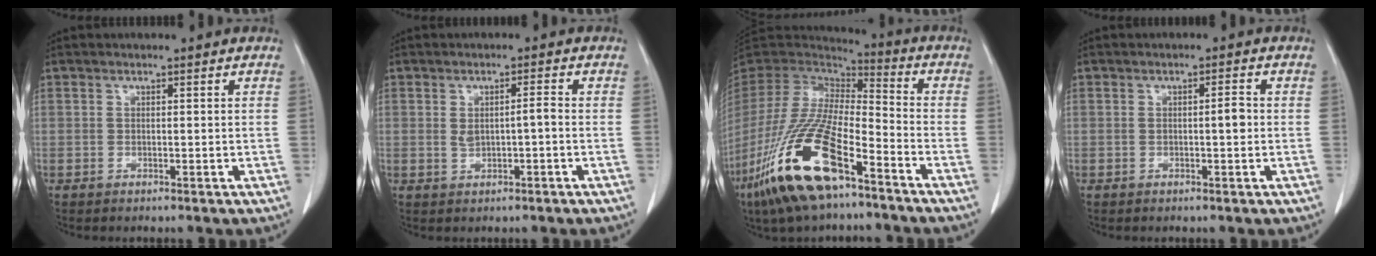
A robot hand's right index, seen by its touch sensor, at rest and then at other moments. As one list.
[{"total": 2.9, "force": [-0.1, 0.8, 2.8], "torque": [-0.052, 0.007, 0.005]}, {"total": 20.4, "force": [-11.5, 5.2, 16.0], "torque": [-0.353, -0.049, -0.217]}, {"total": 2.0, "force": [-0.1, 0.3, 1.9], "torque": [-0.031, 0.003, -0.002]}]